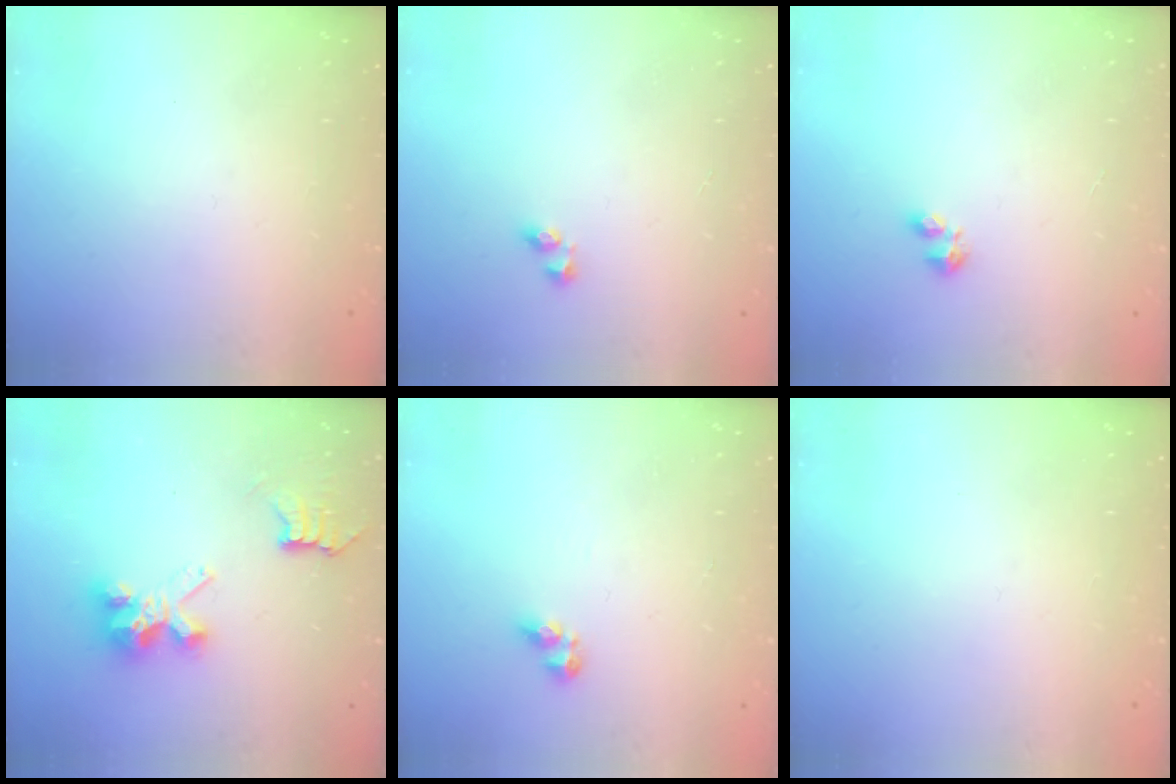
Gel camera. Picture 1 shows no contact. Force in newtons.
{"total": 2.2, "press": 1.9, "slide": 1.1}
{"total": 2.4, "press": 2.3, "slide": 0.6}
{"total": 6.4, "press": 6.4, "slide": 0.1}
{"total": 5.5, "press": 5.5, "slide": 0.6}
{"total": 0.0}